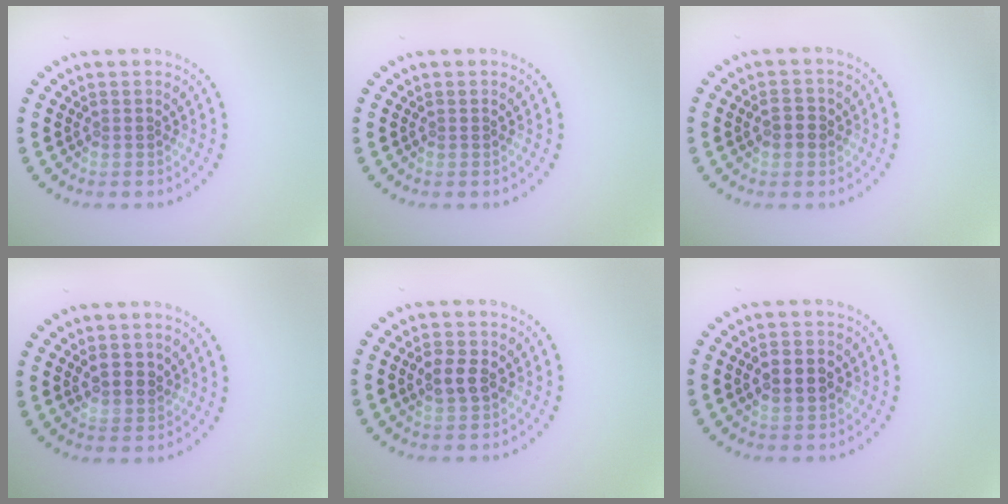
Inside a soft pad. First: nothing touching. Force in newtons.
{"total": 0.0}
{"total": 1.6, "press": 1.6, "slide": 0.1}
{"total": 1.8, "press": 1.7, "slide": 0.6}
{"total": 2.6, "press": 2.6, "slide": 0.0}
{"total": 3.7, "press": 3.7, "slide": 0.1}